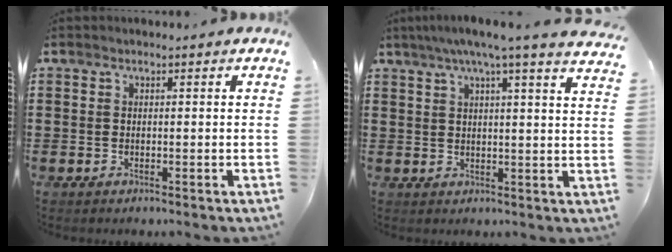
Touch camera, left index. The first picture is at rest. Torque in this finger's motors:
{"motor_torque": [2.14, 0.00, 0.68, 0.17]}